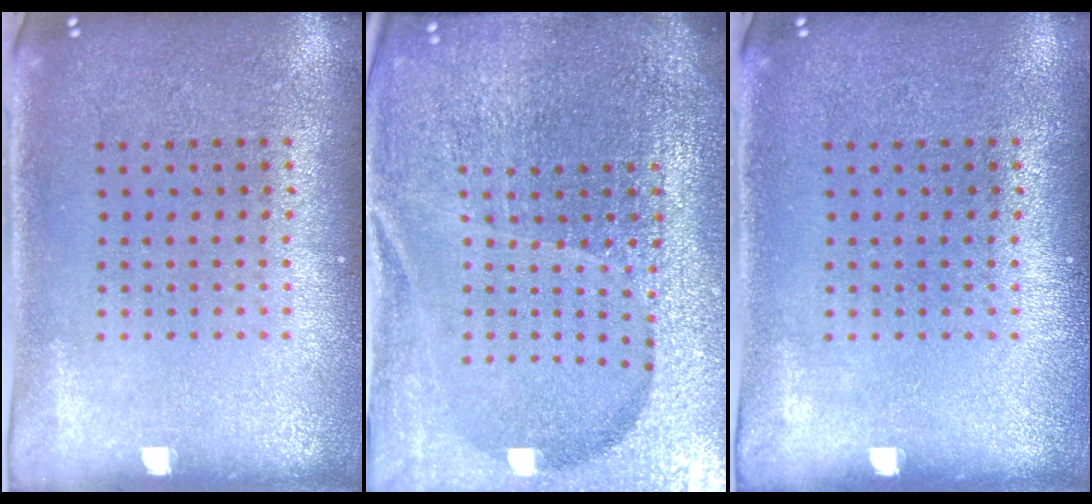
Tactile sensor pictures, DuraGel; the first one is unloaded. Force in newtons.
{"total": 6.5, "press": 5.7, "slide": 3.2}
{"total": 0.0}